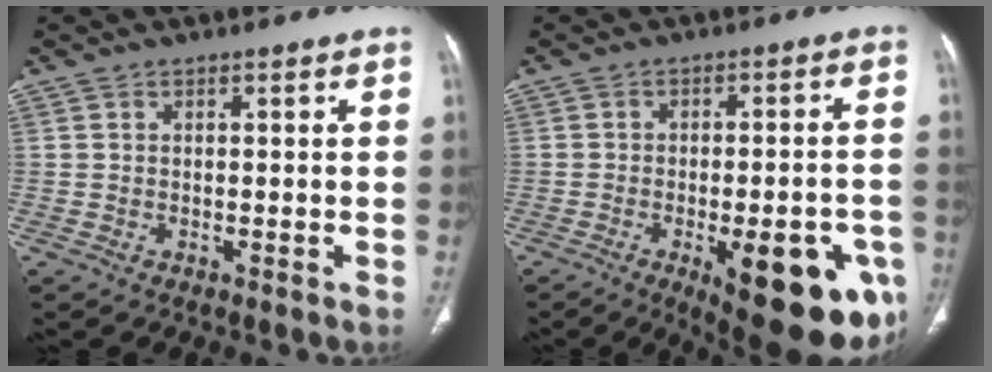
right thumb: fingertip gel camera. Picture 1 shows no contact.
{"total": 20.0, "force": [-8.1, 7.4, 16.7], "torque": [-0.153, 0.013, -0.090]}